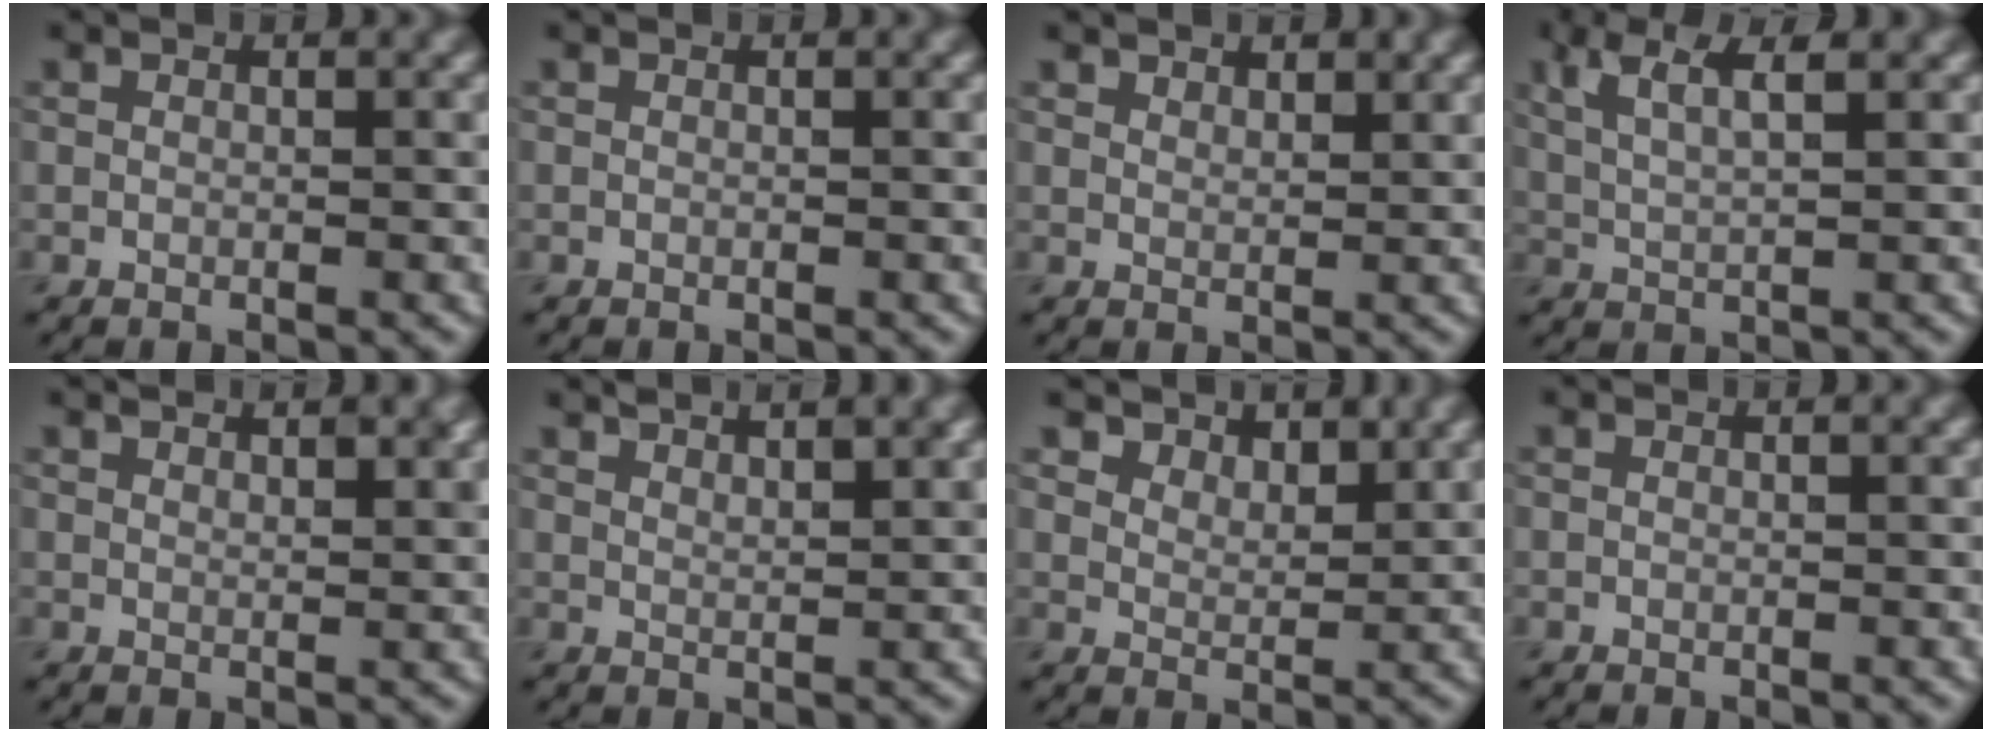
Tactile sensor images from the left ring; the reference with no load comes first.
{"total": 0.0}
{"total": 1.9, "force": [1.7, 0.8, 0.5], "torque": [-0.009, -0.009, 0.033]}
{"total": 3.9, "force": [2.1, 1.1, 3.1], "torque": [-0.056, 0.007, 0.040]}
{"total": 2.1, "force": [1.7, 0.5, 1.0], "torque": [-0.008, -0.002, 0.029]}
{"total": 2.5, "force": [2.2, 0.5, 1.2], "torque": [-0.004, 0.006, 0.029]}
{"total": 4.6, "force": [3.8, 2.2, 1.4], "torque": [-0.044, -0.023, 0.079]}
{"total": 0.0}